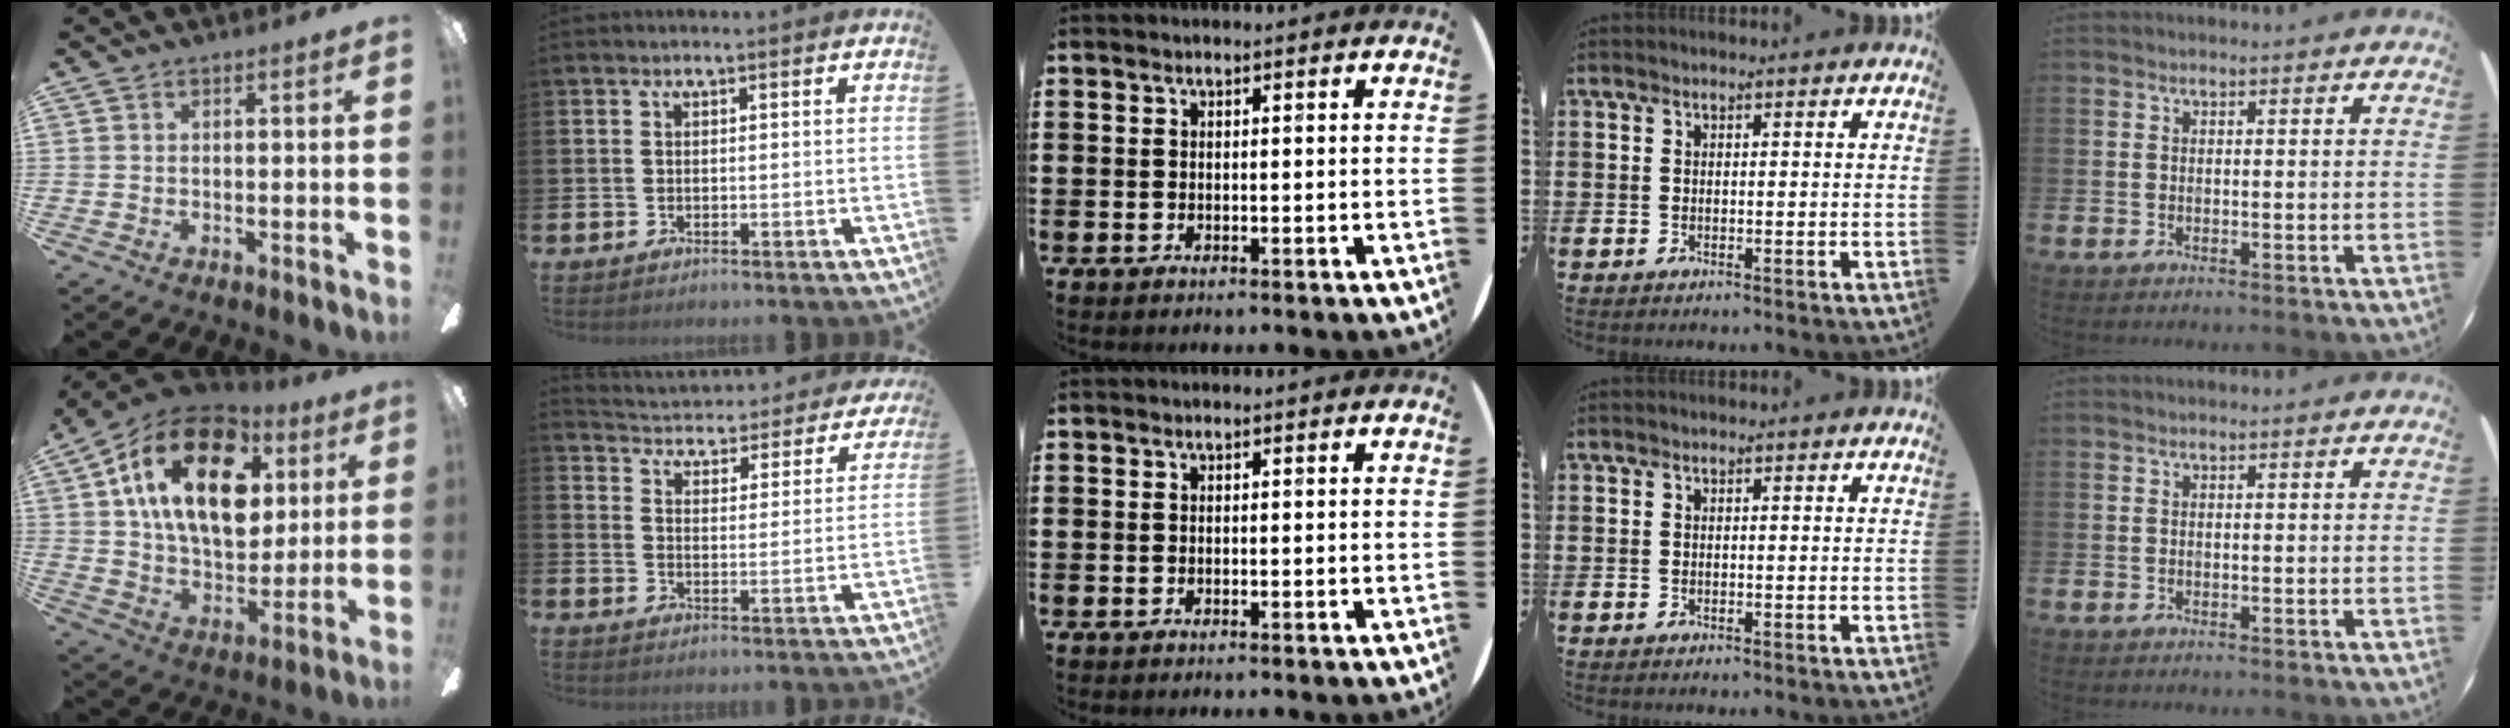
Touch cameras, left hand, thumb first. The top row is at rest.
{"thumb": {"total": 23.3, "force": [10.1, 13.7, 15.9], "torque": [-0.282, -0.021, 0.172]}, "index": {"total": 4.0, "force": [3.9, 0.9, 0.2], "torque": [-0.026, -0.044, 0.060]}}